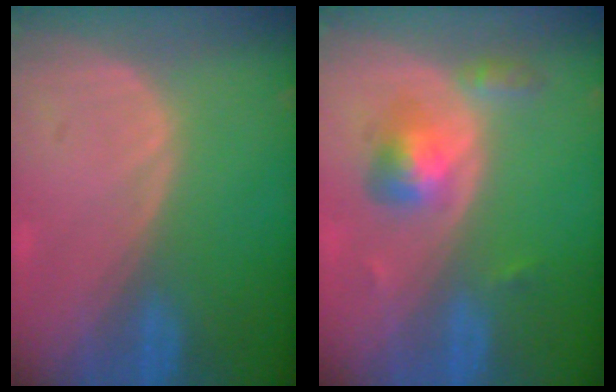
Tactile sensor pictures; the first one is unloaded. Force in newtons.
{"total": 4.4, "press": 4.4, "slide": 0.2}